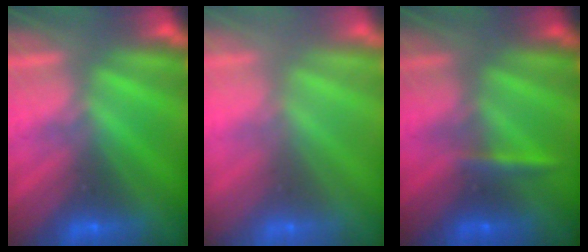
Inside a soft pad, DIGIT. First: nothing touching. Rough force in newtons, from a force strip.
{"total": 3.0}
{"total": 2.4}